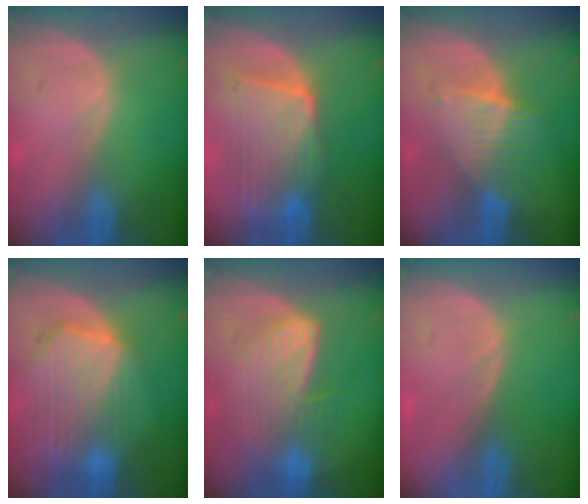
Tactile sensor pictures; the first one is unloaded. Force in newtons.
{"total": 9.2, "press": 8.5, "slide": 3.7}
{"total": 6.7, "press": 5.9, "slide": 3.2}
{"total": 10.3, "press": 8.9, "slide": 5.1}
{"total": 6.7, "press": 6.7, "slide": 0.4}
{"total": 0.0}